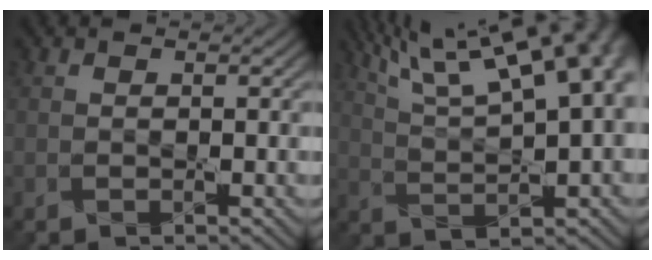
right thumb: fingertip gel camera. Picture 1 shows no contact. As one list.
[{"total": 20.2, "force": [10.0, 7.5, 15.8], "torque": [-0.255, 0.065, 0.157]}]